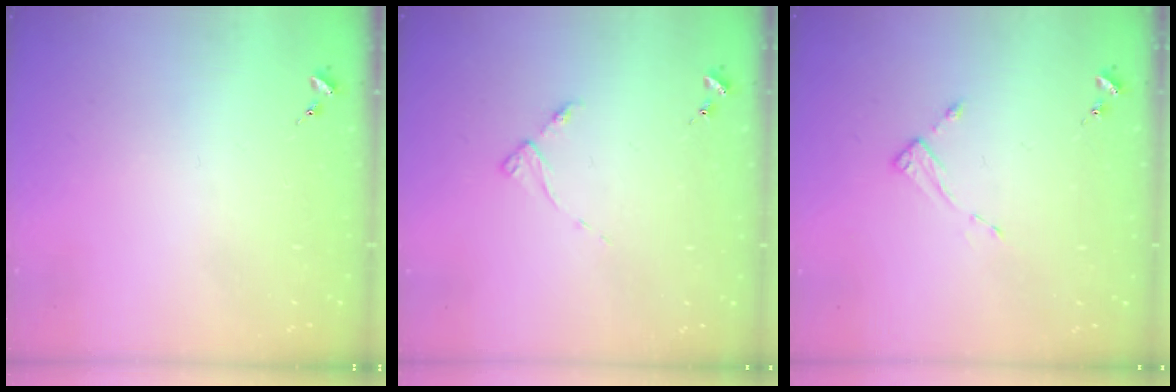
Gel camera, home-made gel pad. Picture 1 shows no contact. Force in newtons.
{"total": 4.4, "press": 4.3, "slide": 0.7}
{"total": 2.6, "press": 2.6, "slide": 0.3}